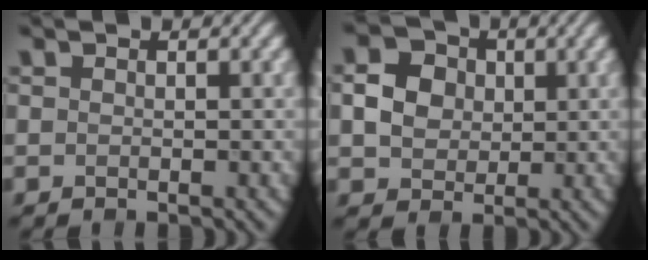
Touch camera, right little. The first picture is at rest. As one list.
[{"total": 3.6, "force": [0.0, 3.2, 1.7], "torque": [-0.032, 0.009, 0.000]}]